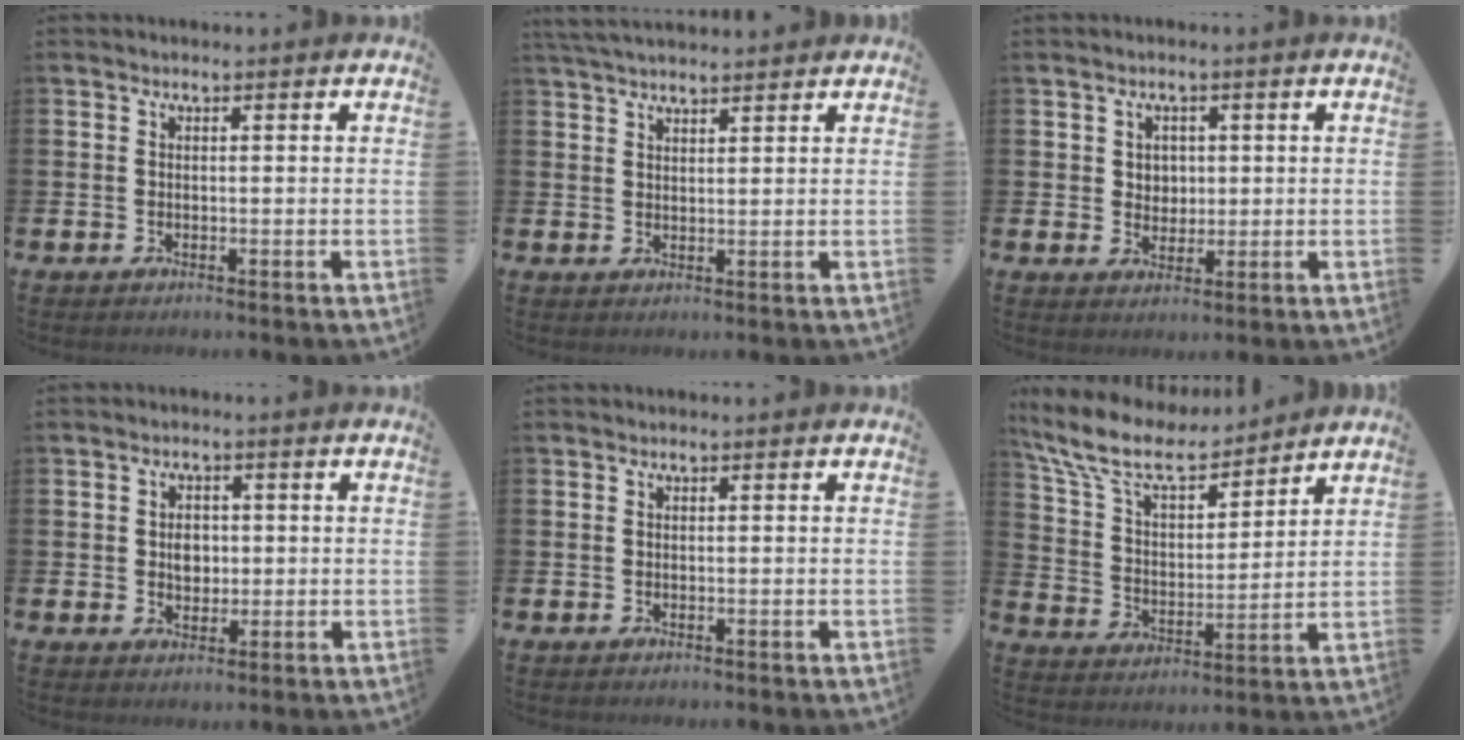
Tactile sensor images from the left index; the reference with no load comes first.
{"total": 3.7, "force": [3.6, 0.5, 0.9], "torque": [-0.020, -0.011, 0.065]}
{"total": 2.6, "force": [1.0, 2.3, 0.7], "torque": [0.002, 0.001, 0.011]}
{"total": 2.8, "force": [0.2, 2.2, 1.8], "torque": [-0.008, -0.001, -0.005]}
{"total": 0.0}
{"total": 10.3, "force": [8.9, 3.1, 4.1], "torque": [-0.119, -0.049, 0.158]}